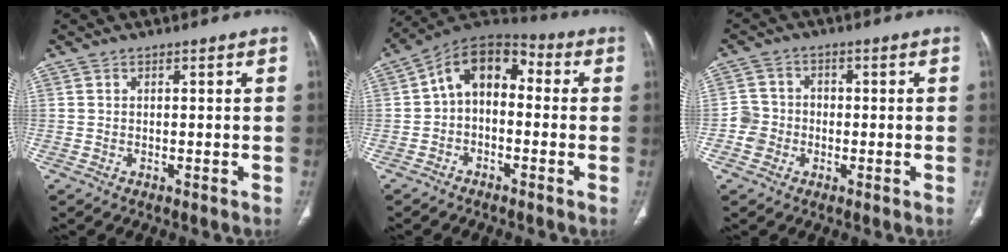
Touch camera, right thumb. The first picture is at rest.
{"total": 10.8, "force": [0.0, 7.1, 8.1], "torque": [-0.103, 0.043, -0.020]}
{"total": 4.4, "force": [-1.4, 4.1, 0.8], "torque": [0.010, 0.016, -0.036]}